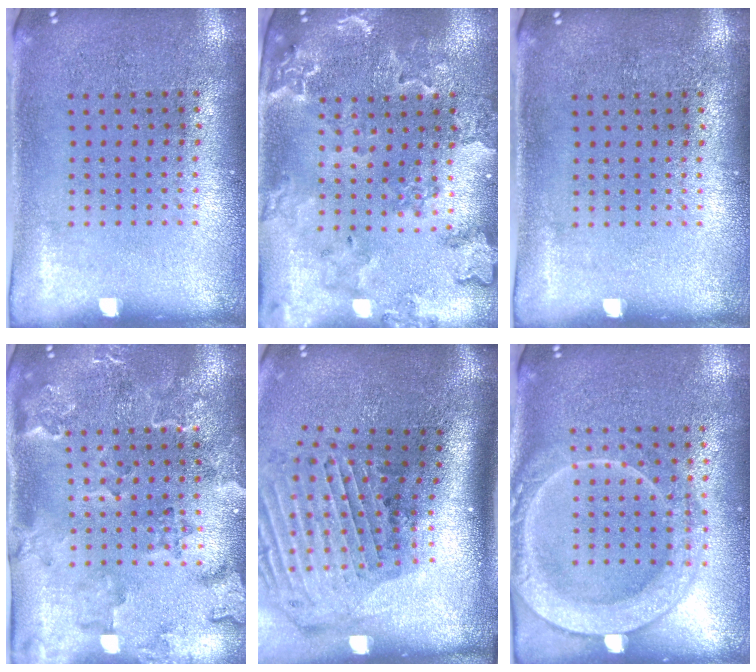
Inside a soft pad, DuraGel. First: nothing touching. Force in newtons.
{"total": 1.8, "press": 1.8, "slide": 0.2}
{"total": 0.0}
{"total": 2.4, "press": 2.2, "slide": 1.1}
{"total": 3.0, "press": 2.2, "slide": 2.1}
{"total": 2.0, "press": 1.9, "slide": 0.3}